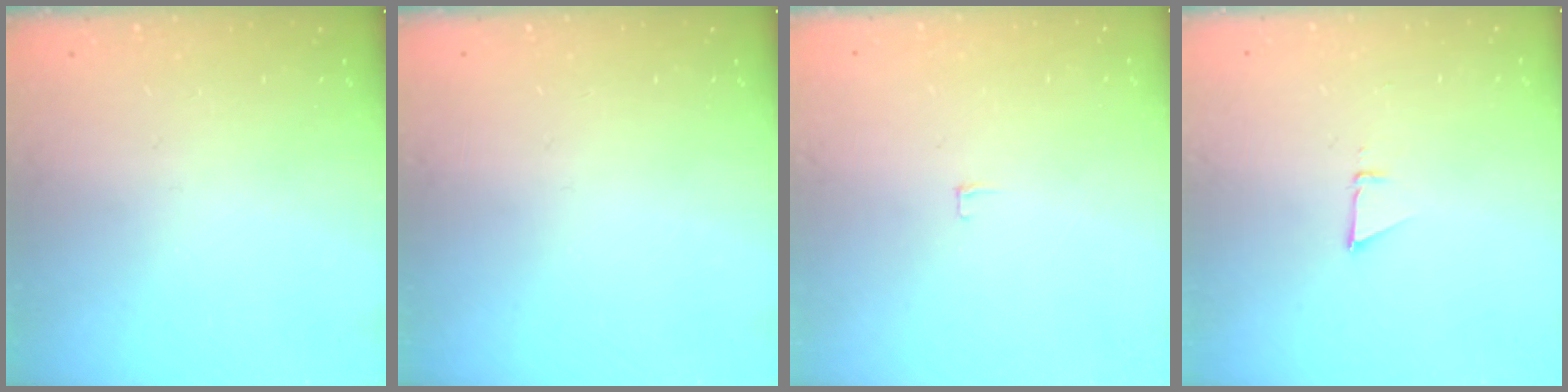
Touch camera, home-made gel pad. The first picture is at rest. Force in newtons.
{"total": 0.0}
{"total": 3.8, "press": 3.8, "slide": 0.3}
{"total": 3.0, "press": 2.9, "slide": 0.8}